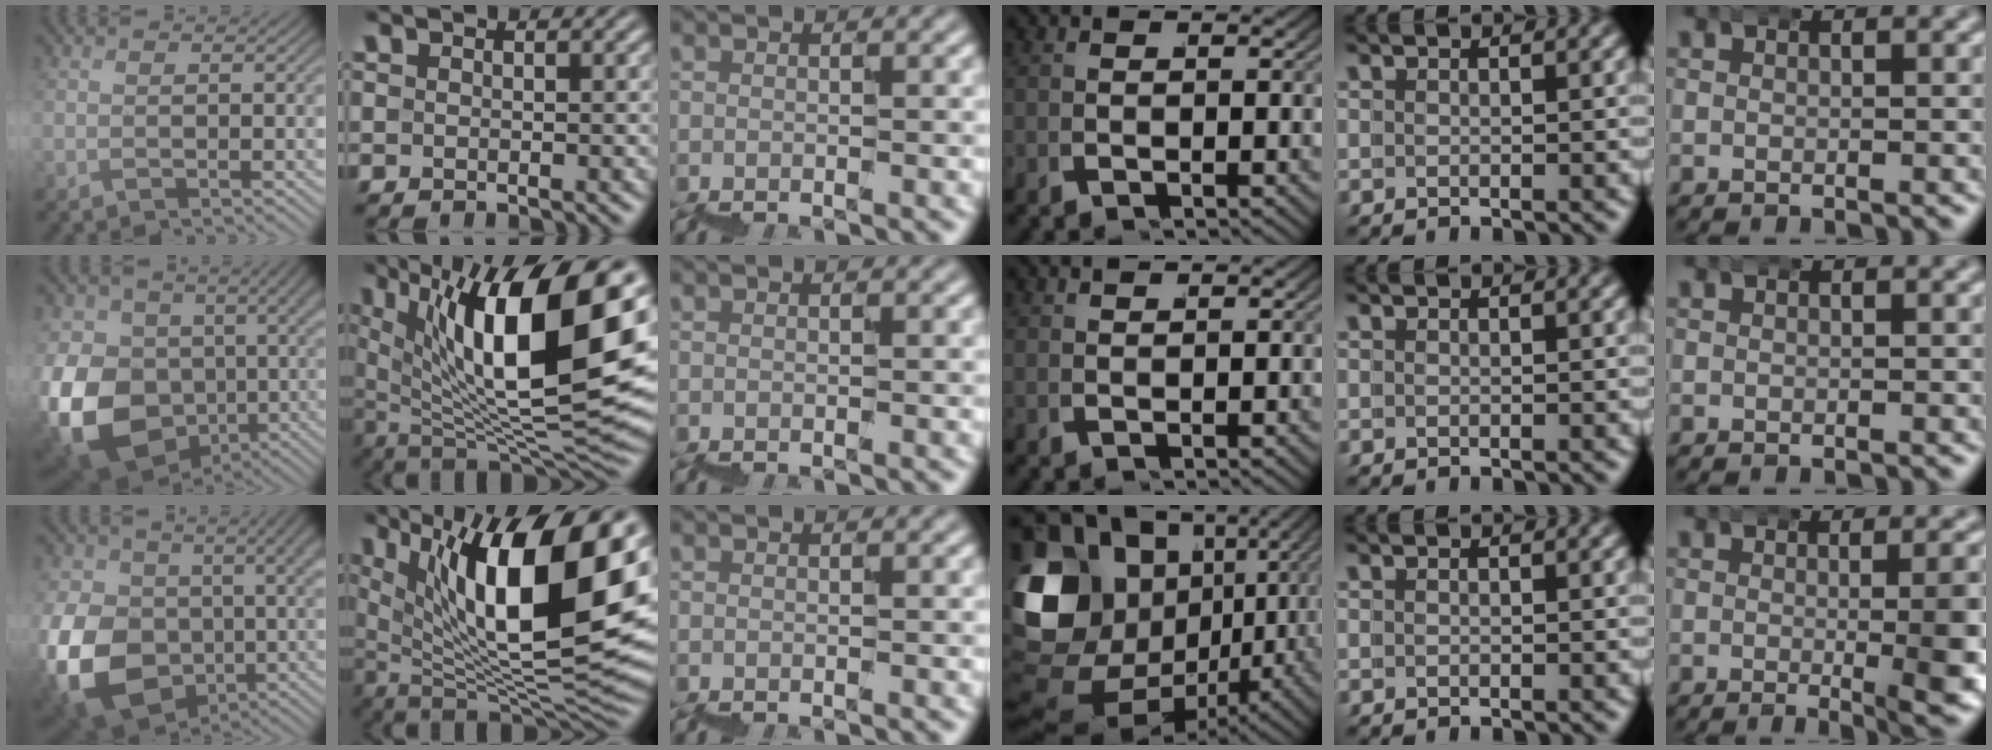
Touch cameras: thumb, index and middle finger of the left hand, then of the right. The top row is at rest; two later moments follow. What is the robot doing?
{"motion": "wrap", "object": "bandana"}